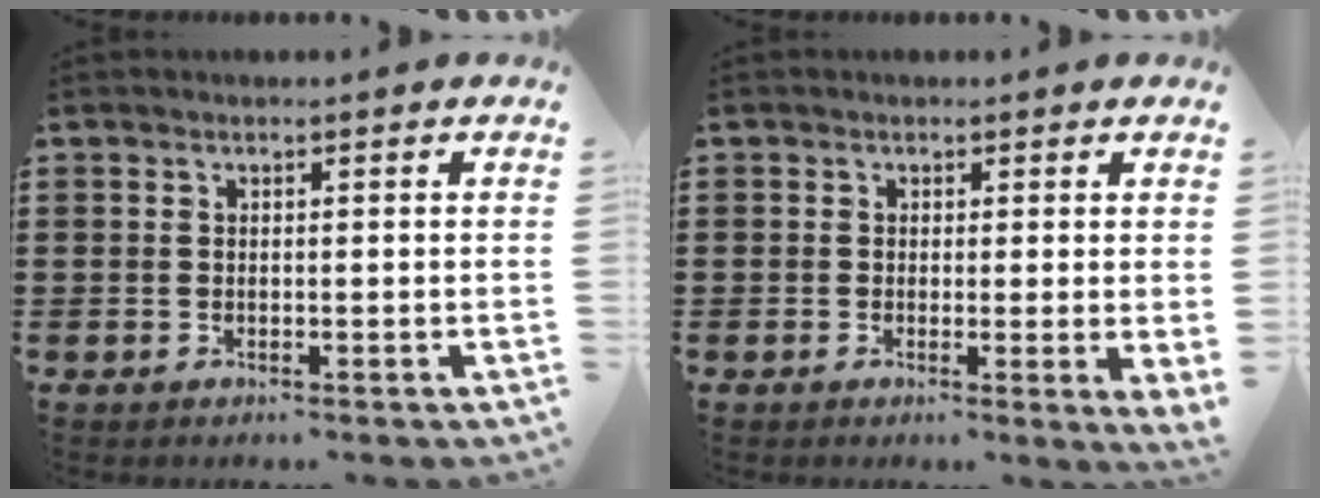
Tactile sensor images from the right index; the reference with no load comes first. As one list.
[{"total": 1.2, "force": [0.5, 0.1, 1.0], "torque": [-0.023, -0.001, 0.010]}]